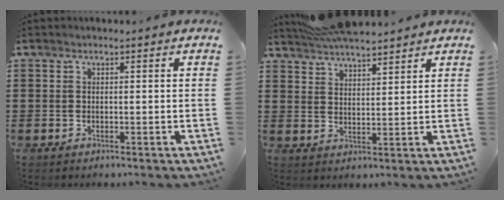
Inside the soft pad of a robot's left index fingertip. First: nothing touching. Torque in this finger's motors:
{"motor_torque": [0.45, -0.39, 0.68, 0.17]}